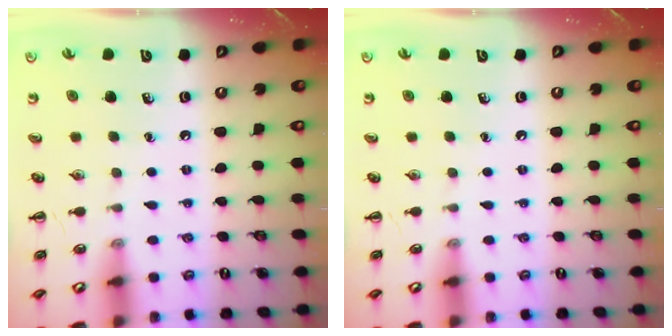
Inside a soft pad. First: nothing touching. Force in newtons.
{"total": 0.0}